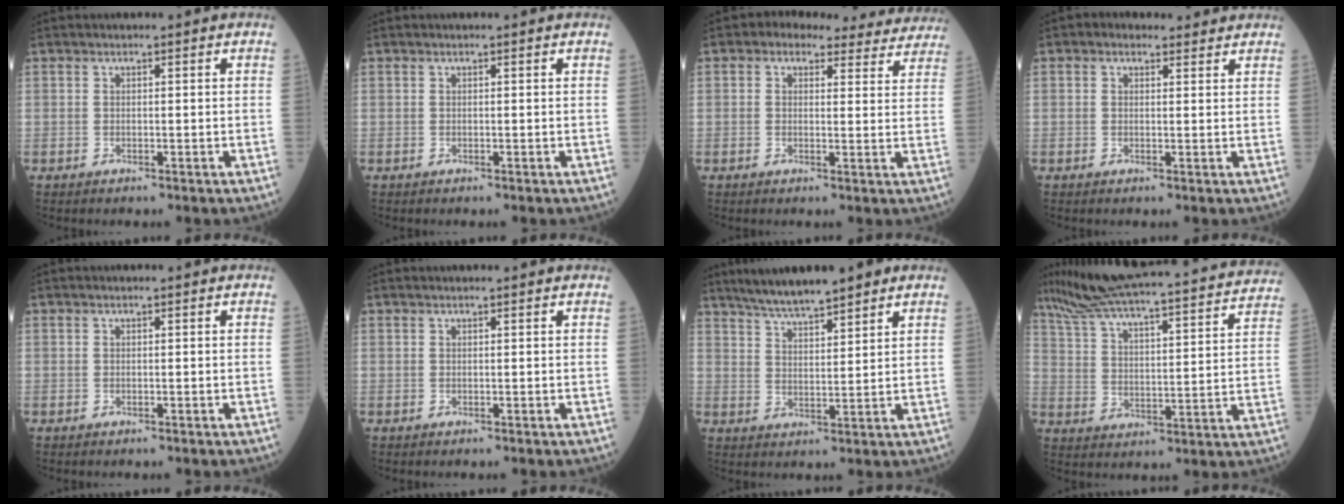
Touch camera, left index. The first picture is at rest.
{"total": 0.0}
{"total": 12.9, "force": [11.4, 5.4, 3.0], "torque": [-0.003, 0.019, 0.109]}
{"total": 2.8, "force": [2.1, 1.7, 0.8], "torque": [-0.011, 0.021, 0.028]}
{"total": 0.0}
{"total": 1.4, "force": [1.4, 0.1, 0.4], "torque": [-0.009, 0.017, 0.019]}
{"total": 9.1, "force": [7.7, 1.0, 4.8], "torque": [-0.082, 0.022, 0.133]}
{"total": 29.9, "force": [26.8, 2.7, 13.0], "torque": [-0.221, -0.022, 0.360]}